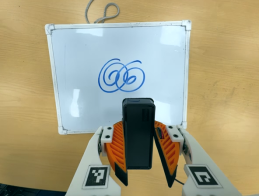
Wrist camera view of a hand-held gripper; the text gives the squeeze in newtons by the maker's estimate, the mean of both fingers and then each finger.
{"total": 5.0, "left": 4.3, "right": 5.7}